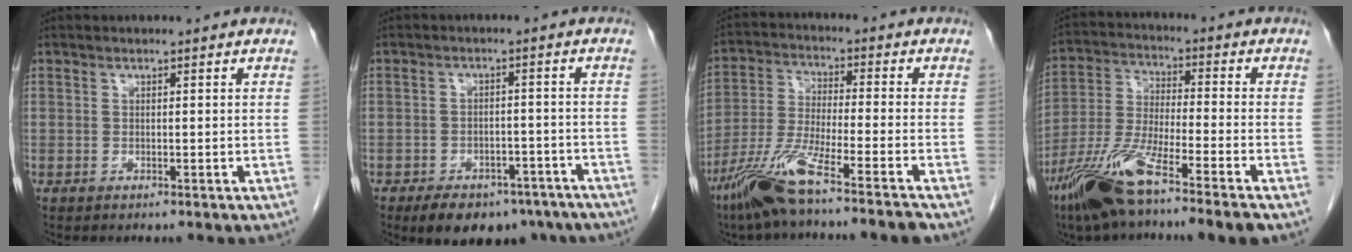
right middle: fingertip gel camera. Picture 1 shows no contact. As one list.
[{"total": 12.6, "force": [-9.1, 6.7, 5.5], "torque": [-0.078, 0.008, -0.119]}, {"total": 12.0, "force": [-8.7, -0.7, 8.3], "torque": [-0.168, -0.033, -0.162]}, {"total": 13.1, "force": [-8.7, 0.5, 9.8], "torque": [-0.206, -0.028, -0.165]}]